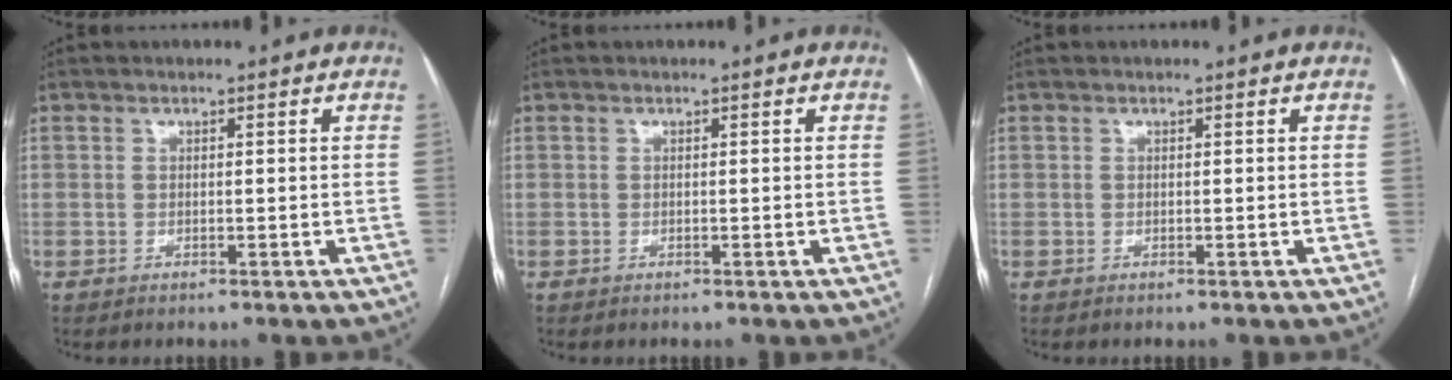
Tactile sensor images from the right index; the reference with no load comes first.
{"total": 0.0}
{"total": 0.0}